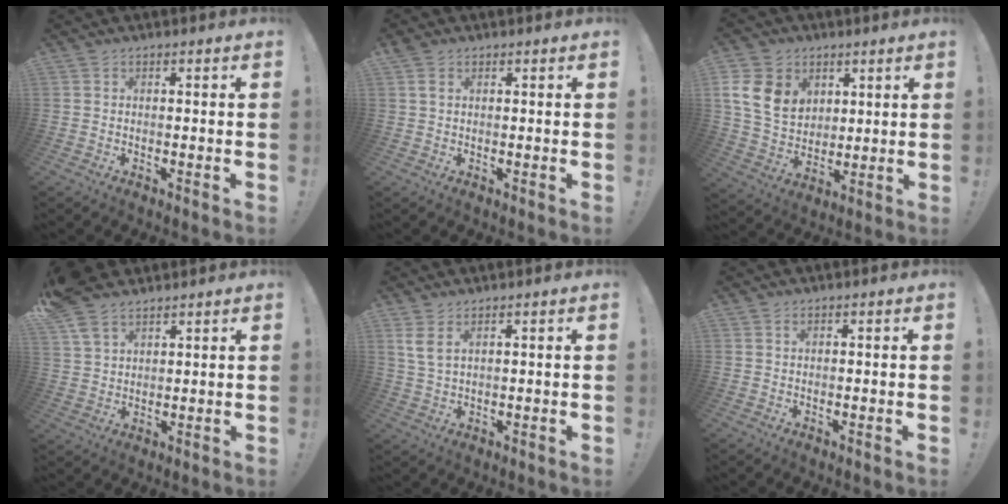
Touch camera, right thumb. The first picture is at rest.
{"total": 1.5, "force": [0.8, 1.0, 0.8], "torque": [-0.009, 0.000, 0.014]}
{"total": 15.0, "force": [6.0, 11.6, 7.4], "torque": [-0.134, -0.031, 0.121]}
{"total": 8.3, "force": [6.3, 4.1, 3.5], "torque": [-0.066, -0.027, 0.125]}
{"total": 4.4, "force": [2.3, 1.5, 3.4], "torque": [-0.069, -0.004, 0.045]}
{"total": 0.0}